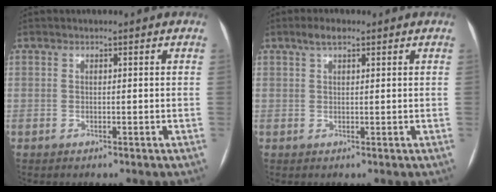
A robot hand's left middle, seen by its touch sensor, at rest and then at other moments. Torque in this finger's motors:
{"motor_torque": [0.25, -0.22, -0.02, 0.00]}